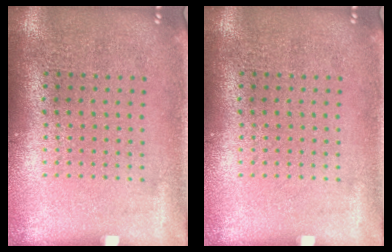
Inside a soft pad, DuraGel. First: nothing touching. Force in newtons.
{"total": 0.0}